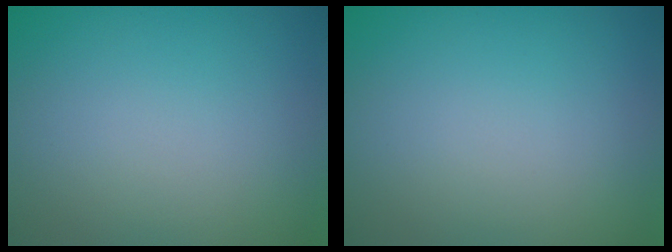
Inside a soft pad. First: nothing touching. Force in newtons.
{"total": 0.0}